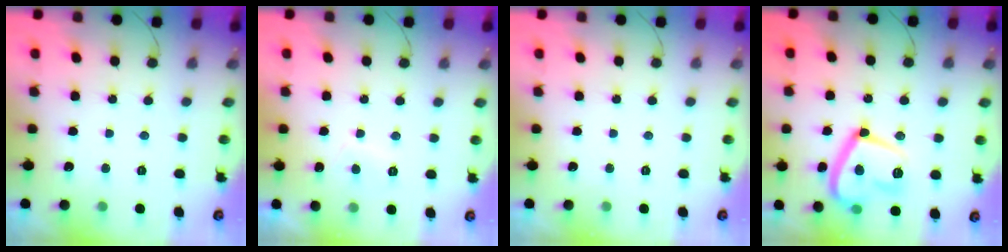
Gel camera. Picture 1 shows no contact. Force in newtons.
{"total": 2.1, "press": 2.0, "slide": 0.7}
{"total": 0.0}
{"total": 15.6, "press": 15.6, "slide": 0.6}